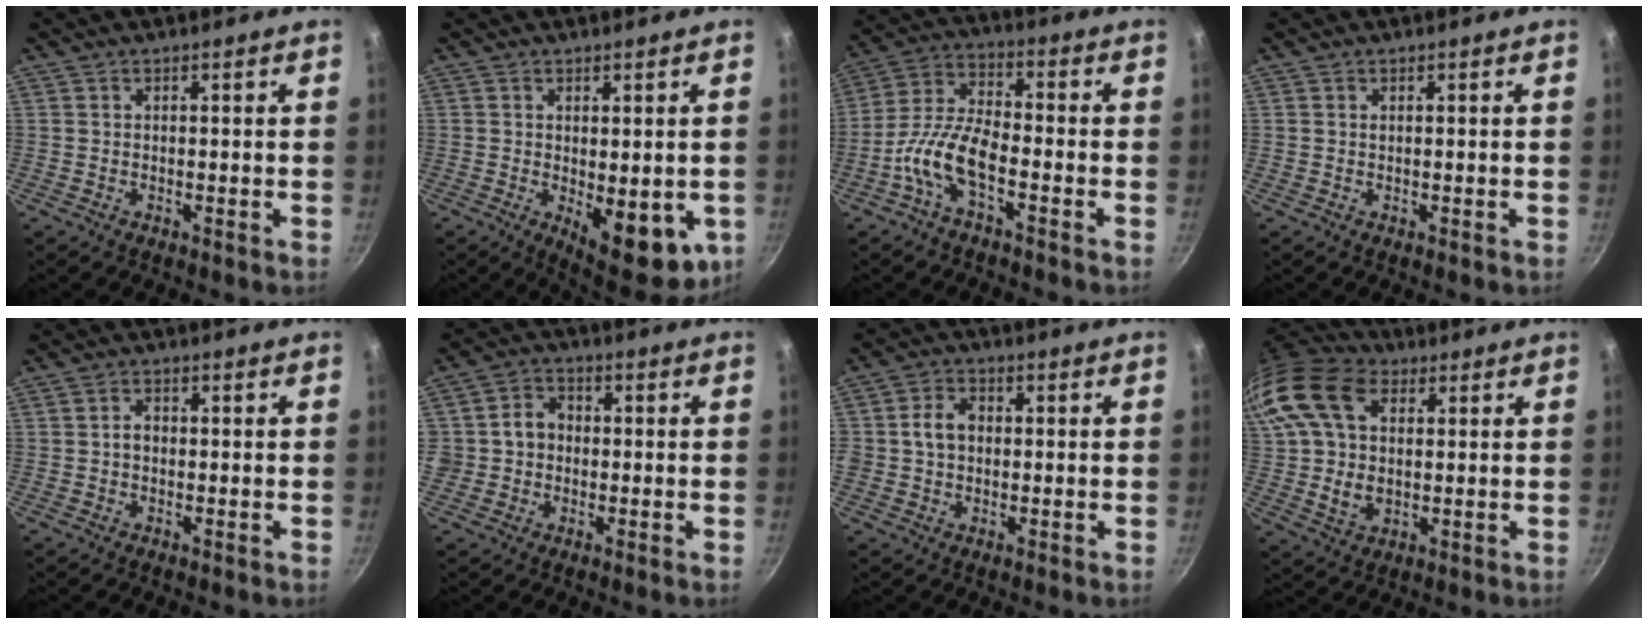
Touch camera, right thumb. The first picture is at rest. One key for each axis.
{"total": 12.9, "fx": -2.4, "fy": 5.5, "fz": 11.4, "tx": -0.120, "ty": -0.018, "tz": -0.019}
{"total": 9.9, "fx": -4.5, "fy": 3.9, "fz": 7.9, "tx": -0.163, "ty": 0.035, "tz": -0.100}
{"total": 0.0}
{"total": 2.1, "fx": -0.1, "fy": 1.5, "fz": 1.4, "tx": -0.018, "ty": 0.009, "tz": -0.003}
{"total": 5.6, "fx": -0.3, "fy": 5.1, "fz": 2.4, "tx": -0.007, "ty": 0.014, "tz": -0.014}
{"total": 5.3, "fx": 0.1, "fy": 4.4, "fz": 3.1, "tx": -0.034, "ty": 0.012, "tz": -0.006}
{"total": 21.8, "fx": 6.2, "fy": 14.6, "fz": 15.0, "tx": -0.305, "ty": 0.012, "tz": 0.103}